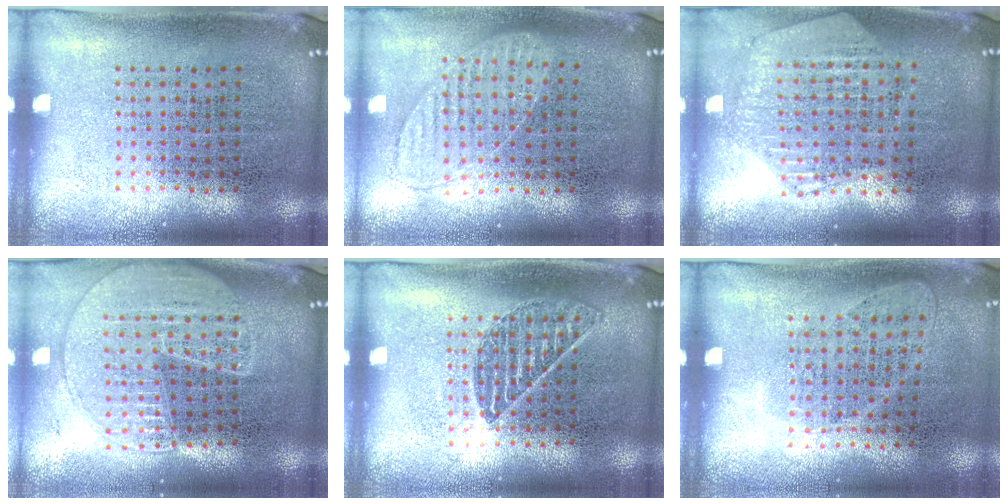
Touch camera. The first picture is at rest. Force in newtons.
{"total": 0.9, "press": 0.9, "slide": 0.1}
{"total": 1.2, "press": 1.2, "slide": 0.2}
{"total": 1.7, "press": 1.6, "slide": 0.6}
{"total": 1.0, "press": 0.9, "slide": 0.4}
{"total": 1.0, "press": 0.9, "slide": 0.5}